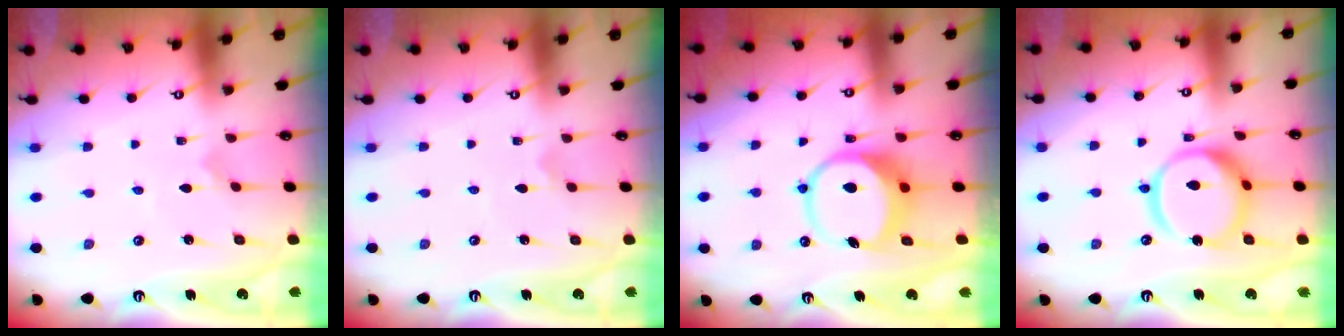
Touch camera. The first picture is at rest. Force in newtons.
{"total": 1.6, "press": 1.6, "slide": 0.0}
{"total": 9.7, "press": 9.6, "slide": 1.5}
{"total": 15.8, "press": 15.7, "slide": 1.8}